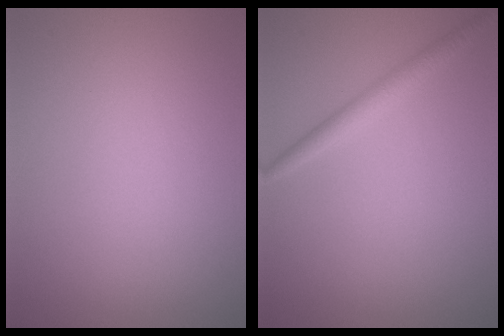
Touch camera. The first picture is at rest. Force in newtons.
{"total": 1.8, "press": 1.8, "slide": 0.1}